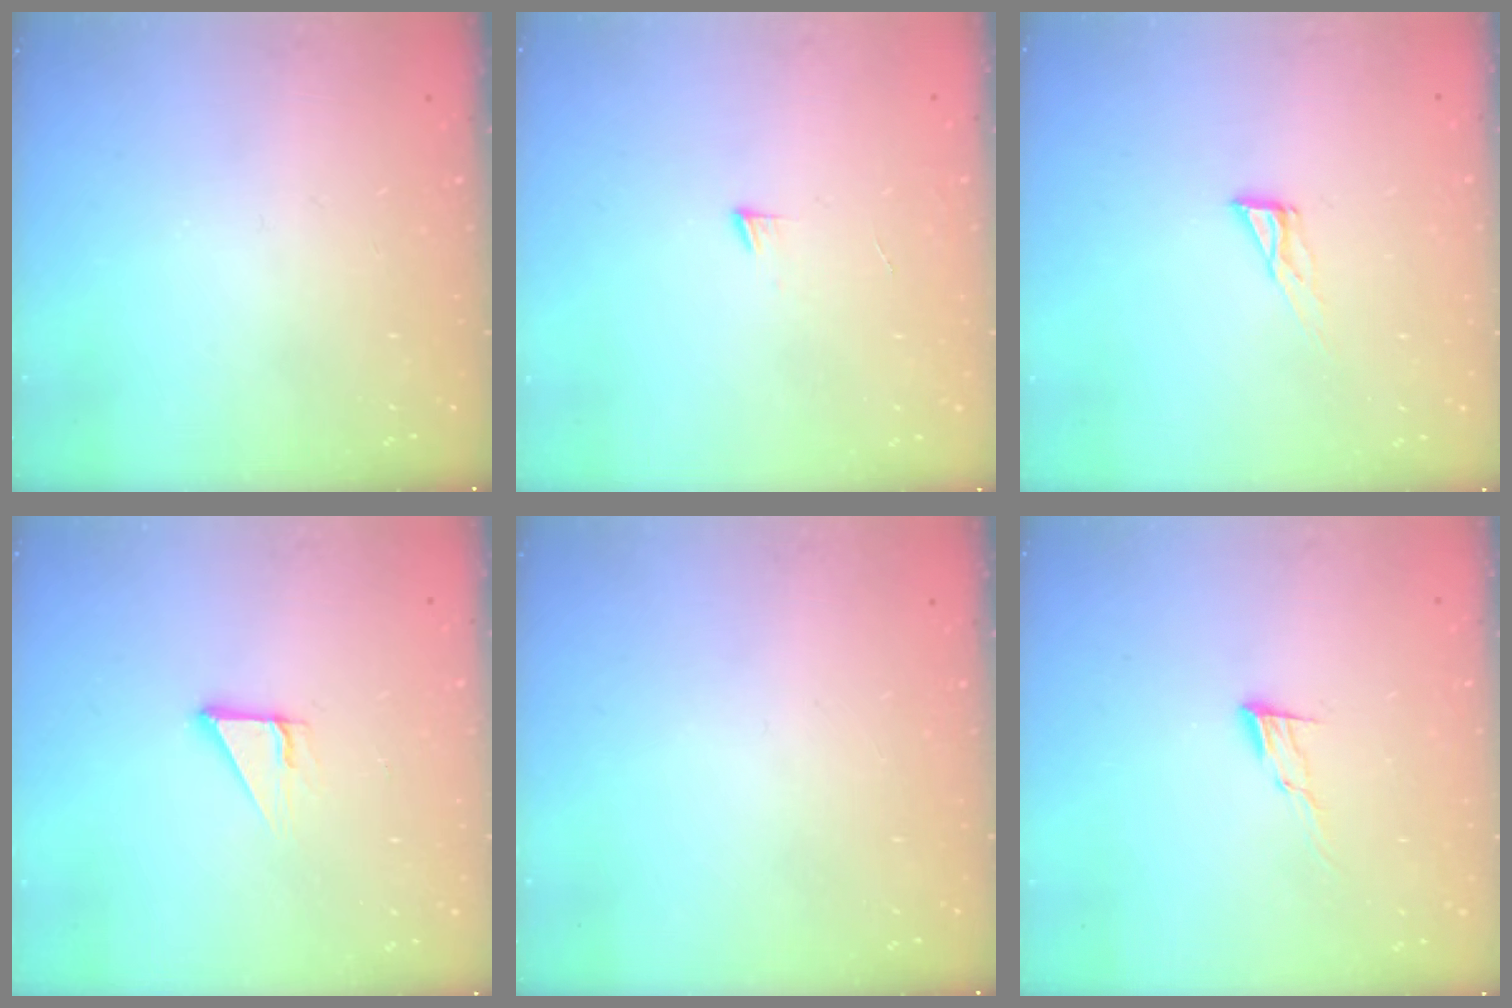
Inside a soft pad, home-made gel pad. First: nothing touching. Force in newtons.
{"total": 4.0, "press": 3.9, "slide": 0.4}
{"total": 6.5, "press": 6.5, "slide": 0.4}
{"total": 3.8, "press": 3.8, "slide": 0.2}
{"total": 0.0}
{"total": 6.1, "press": 6.1, "slide": 0.6}